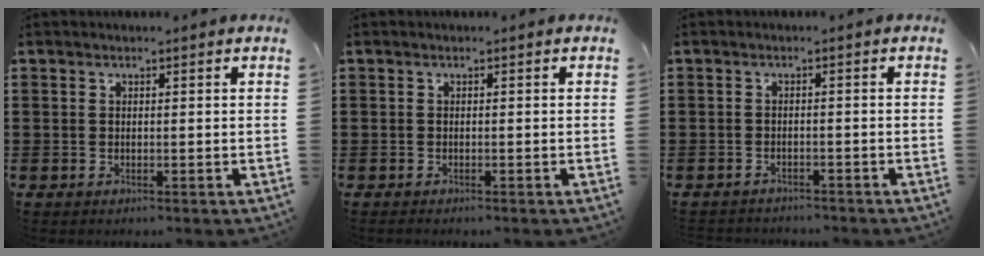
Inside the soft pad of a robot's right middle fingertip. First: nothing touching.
{"total": 0.0}
{"total": 1.8, "force": [-1.7, 0.3, -0.3], "torque": [0.000, 0.001, -0.040]}